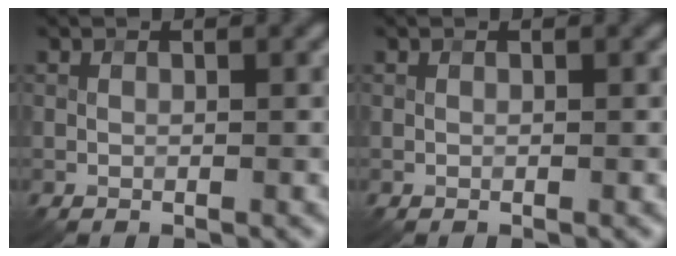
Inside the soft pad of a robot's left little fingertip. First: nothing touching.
{"total": 0.0}